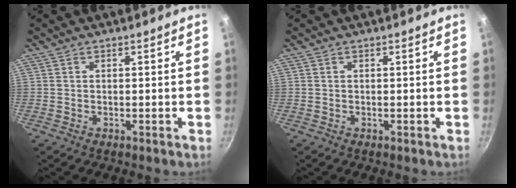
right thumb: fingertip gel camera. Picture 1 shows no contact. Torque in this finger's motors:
{"motor_torque": [-0.04, -0.04, 0.07, 0.06, 0.04]}